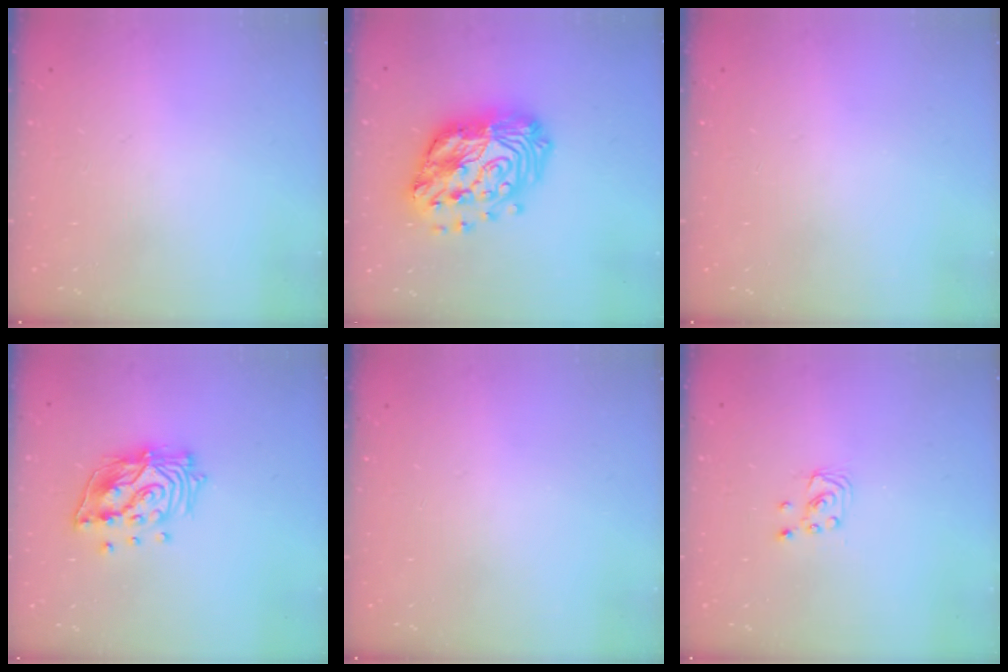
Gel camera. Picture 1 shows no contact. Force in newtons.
{"total": 21.7, "press": 21.5, "slide": 2.2}
{"total": 0.0}
{"total": 16.0, "press": 15.9, "slide": 2.0}
{"total": 0.0}
{"total": 1.9, "press": 1.9, "slide": 0.1}